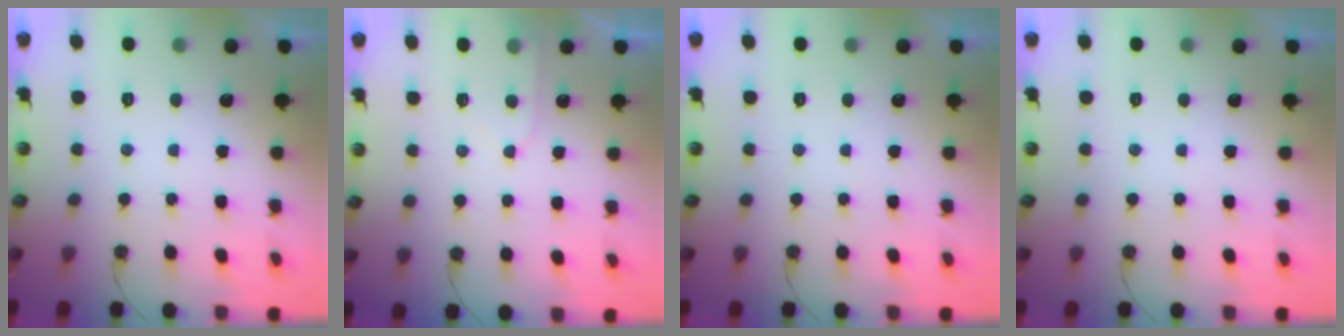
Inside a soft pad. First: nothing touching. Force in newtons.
{"total": 5.3, "press": 5.2, "slide": 0.6}
{"total": 0.0}
{"total": 0.0}